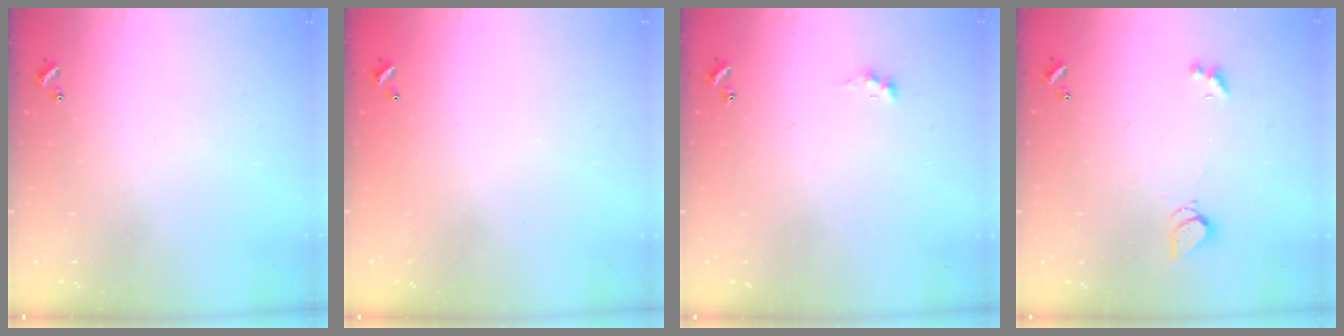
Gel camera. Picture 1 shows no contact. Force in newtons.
{"total": 2.8, "press": 2.8, "slide": 0.1}
{"total": 0.8, "press": 0.7, "slide": 0.4}
{"total": 2.0, "press": 1.9, "slide": 0.5}